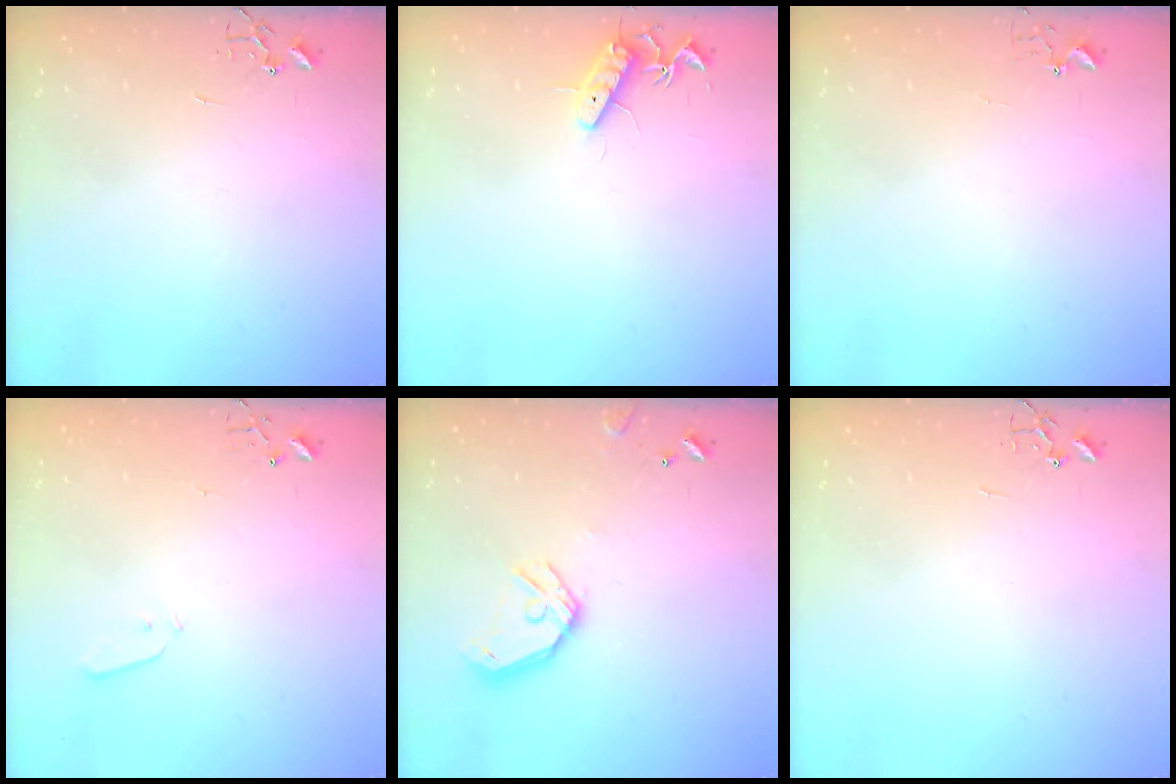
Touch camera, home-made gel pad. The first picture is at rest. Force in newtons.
{"total": 11.5, "press": 11.5, "slide": 1.0}
{"total": 3.7, "press": 3.7, "slide": 0.2}
{"total": 2.9, "press": 2.8, "slide": 0.8}
{"total": 13.0, "press": 12.9, "slide": 1.9}
{"total": 0.0}